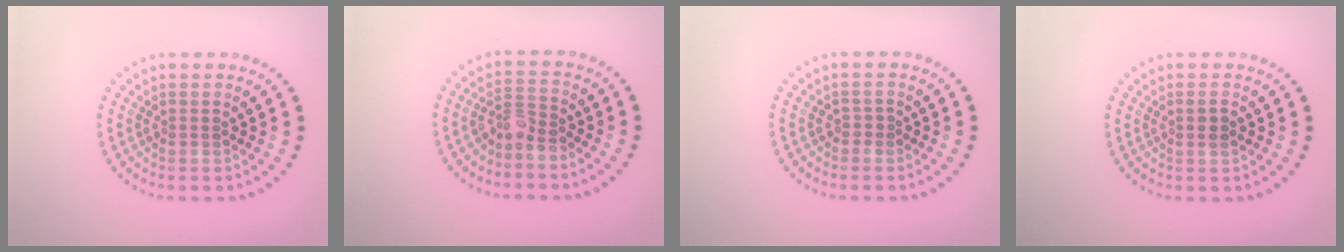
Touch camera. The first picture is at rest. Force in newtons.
{"total": 2.2, "press": 1.6, "slide": 1.4}
{"total": 0.5, "press": 0.2, "slide": 0.5}
{"total": 1.1, "press": 1.1, "slide": 0.3}